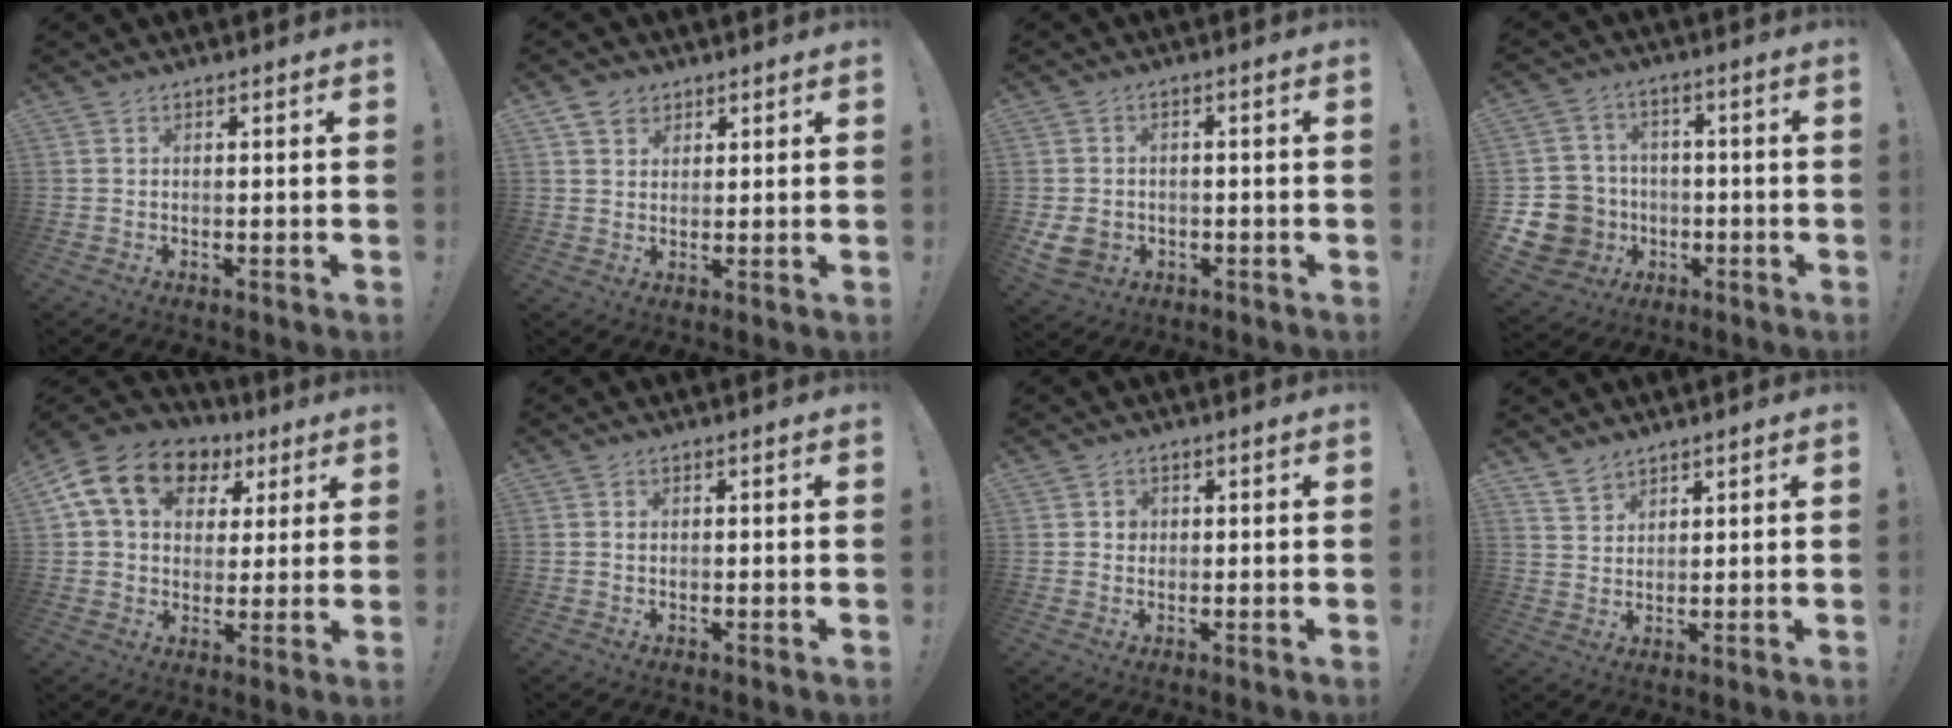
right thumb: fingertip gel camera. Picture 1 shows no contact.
{"total": 4.5, "force": [2.7, 3.4, 1.2], "torque": [-0.020, -0.008, 0.051]}
{"total": 6.8, "force": [-1.8, 5.4, 3.7], "torque": [-0.072, 0.004, -0.031]}
{"total": 12.2, "force": [-2.9, 11.1, 4.1], "torque": [-0.091, 0.020, -0.044]}
{"total": 16.1, "force": [6.5, 11.6, 9.1], "torque": [-0.148, -0.011, 0.123]}
{"total": 0.6, "force": [0.1, 0.6, 0.0], "torque": [0.006, -0.001, 0.000]}
{"total": 2.3, "force": [0.3, 2.2, 0.7], "torque": [-0.005, -0.001, 0.003]}
{"total": 4.2, "force": [3.6, 2.1, 0.7], "torque": [-0.017, -0.021, 0.070]}